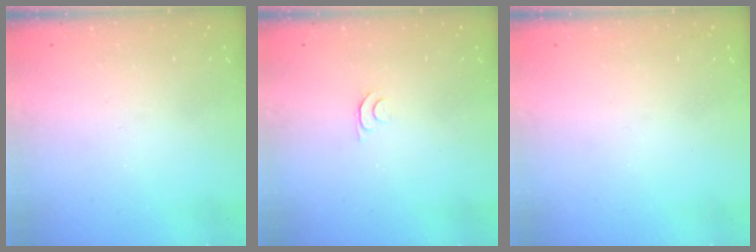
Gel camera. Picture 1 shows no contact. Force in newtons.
{"total": 4.8, "press": 4.7, "slide": 0.6}
{"total": 0.0}